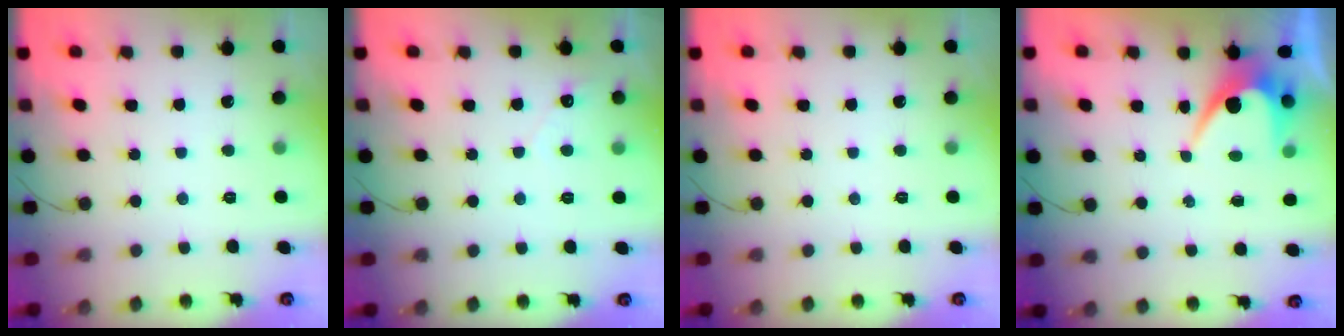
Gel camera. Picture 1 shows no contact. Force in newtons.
{"total": 1.7, "press": 1.7, "slide": 0.1}
{"total": 0.0}
{"total": 6.5, "press": 6.4, "slide": 0.6}